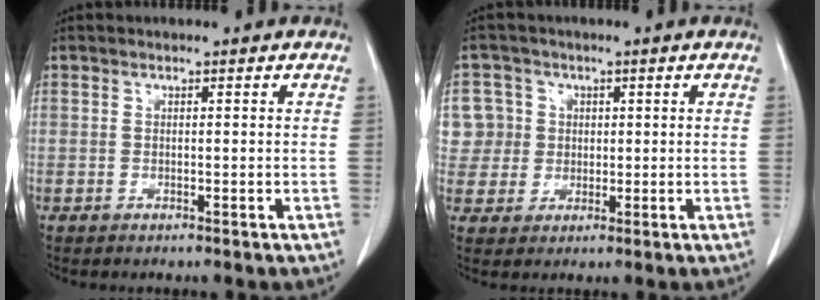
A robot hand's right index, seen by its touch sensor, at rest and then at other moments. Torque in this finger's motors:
{"motor_torque": [0.06, 0.03, 0.03, 0.01]}